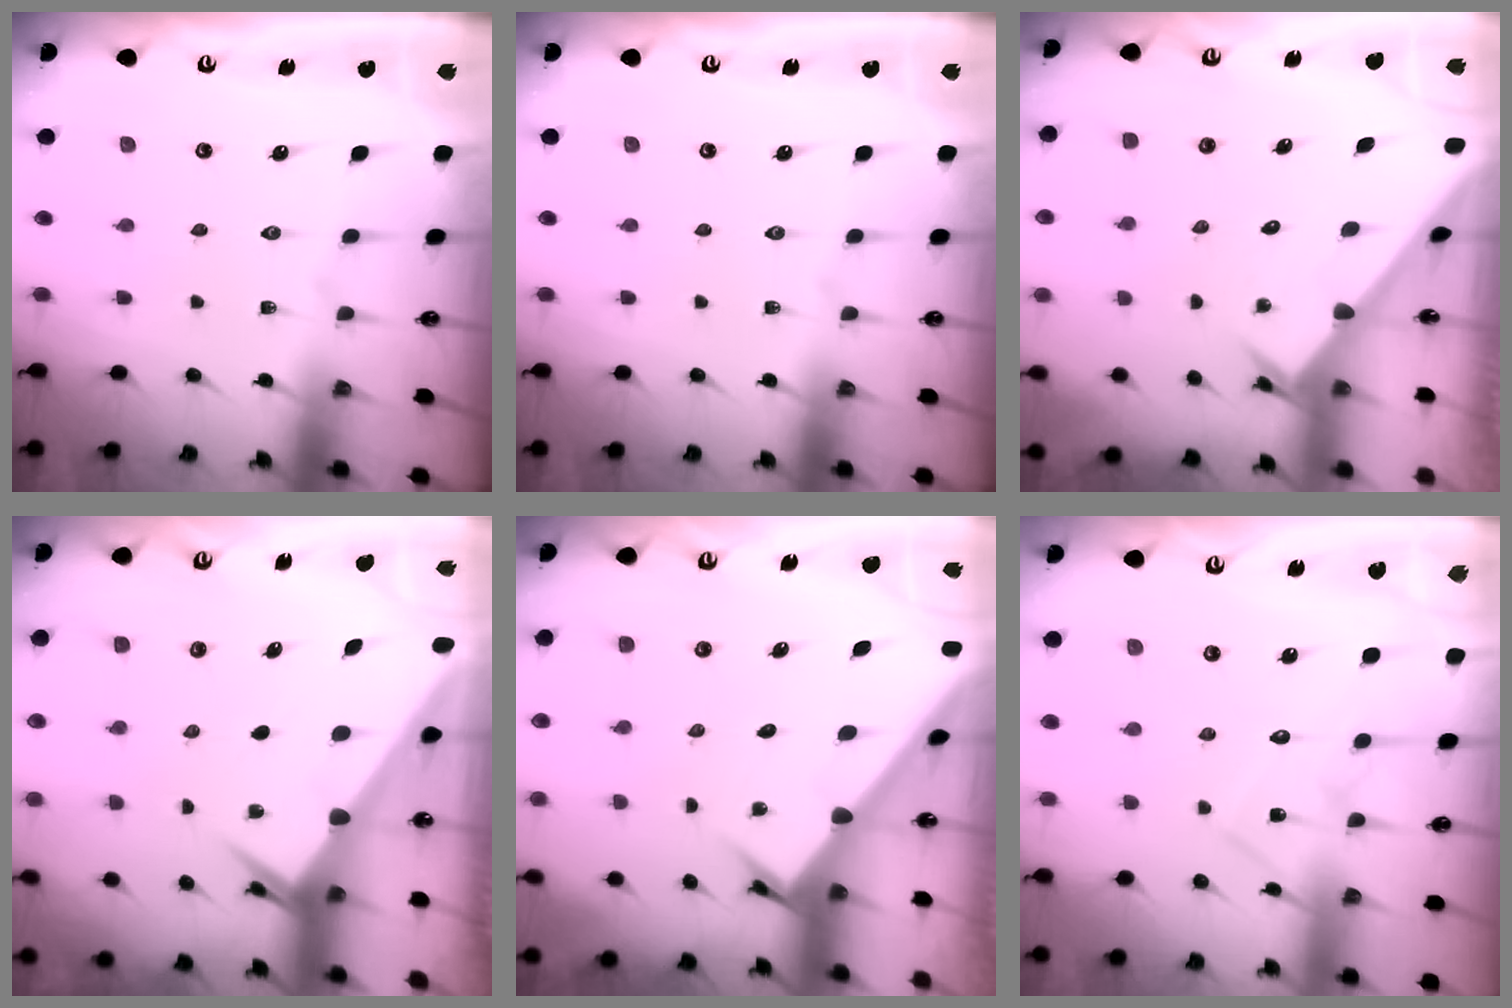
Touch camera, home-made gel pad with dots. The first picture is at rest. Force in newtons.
{"total": 0.0}
{"total": 2.4, "press": 2.4, "slide": 0.2}
{"total": 2.5, "press": 2.5, "slide": 0.2}
{"total": 2.5, "press": 2.5, "slide": 0.3}
{"total": 10.5, "press": 10.5, "slide": 0.6}